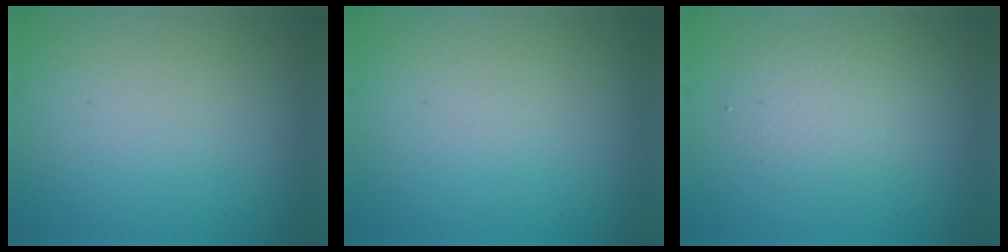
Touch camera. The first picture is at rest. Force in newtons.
{"total": 0.0}
{"total": 2.2, "press": 2.2, "slide": 0.1}